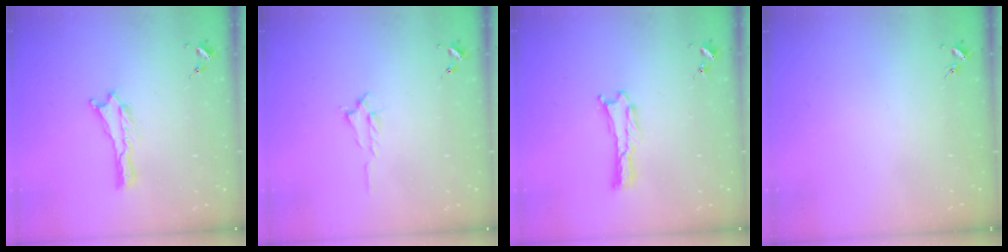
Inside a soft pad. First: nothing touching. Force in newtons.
{"total": 0.7, "press": 0.6, "slide": 0.2}
{"total": 0.0}
{"total": 0.0}